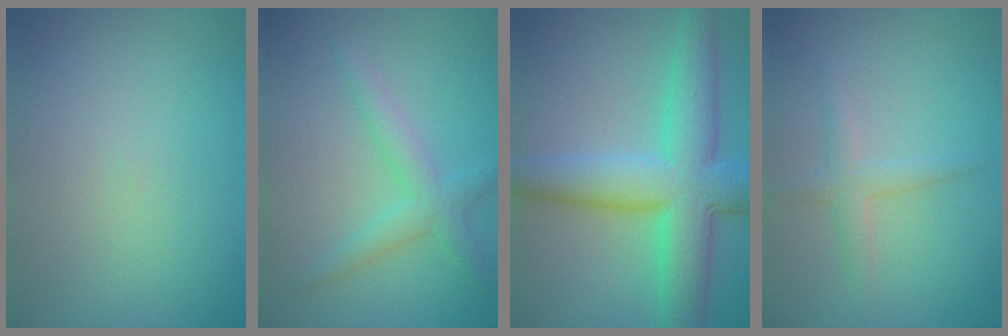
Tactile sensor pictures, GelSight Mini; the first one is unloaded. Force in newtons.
{"total": 2.8, "press": 2.8, "slide": 0.1}
{"total": 9.2, "press": 9.2, "slide": 0.1}
{"total": 1.8, "press": 1.8, "slide": 0.1}